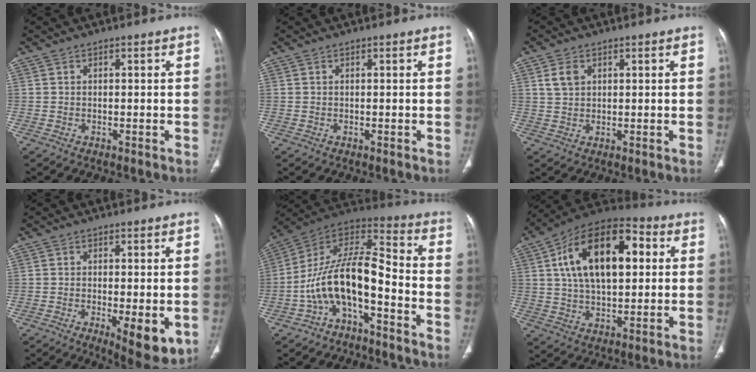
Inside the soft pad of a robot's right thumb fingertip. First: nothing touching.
{"total": 0.0}
{"total": 3.4, "force": [1.4, 2.4, 2.0], "torque": [-0.033, 0.000, 0.032]}
{"total": 8.5, "force": [-2.1, 2.8, 7.7], "torque": [-0.106, -0.022, -0.026]}
{"total": 13.7, "force": [-6.0, 5.6, 11.0], "torque": [-0.200, 0.102, -0.112]}
{"total": 20.5, "force": [4.7, 11.1, 16.6], "torque": [-0.250, 0.017, 0.066]}